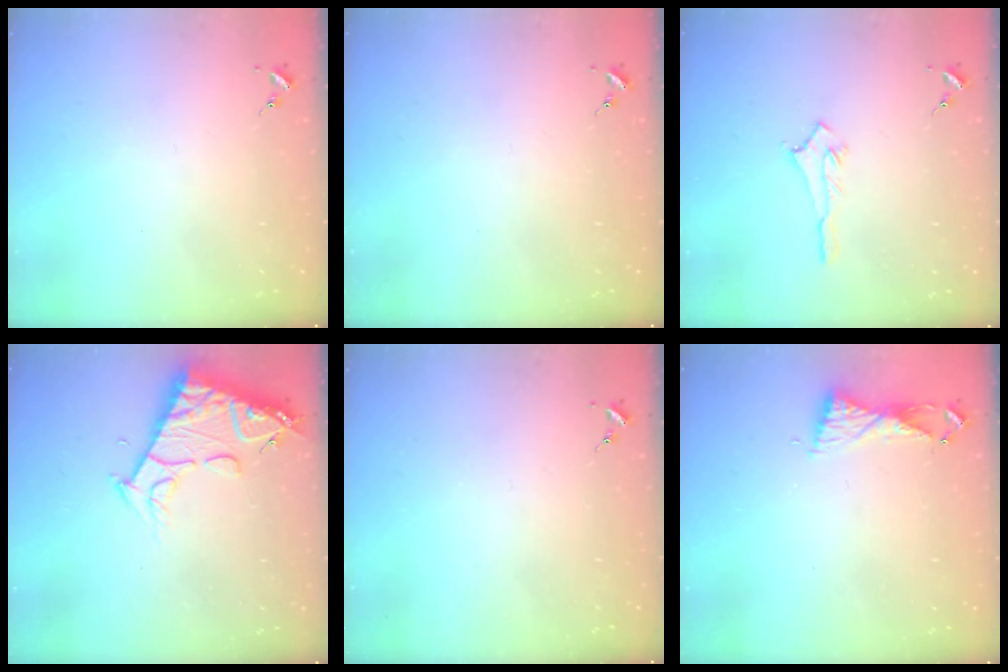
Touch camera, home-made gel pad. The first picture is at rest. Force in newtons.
{"total": 0.0}
{"total": 4.0, "press": 4.0, "slide": 0.5}
{"total": 13.2, "press": 13.1, "slide": 1.6}
{"total": 0.0}
{"total": 6.3, "press": 6.3, "slide": 0.6}